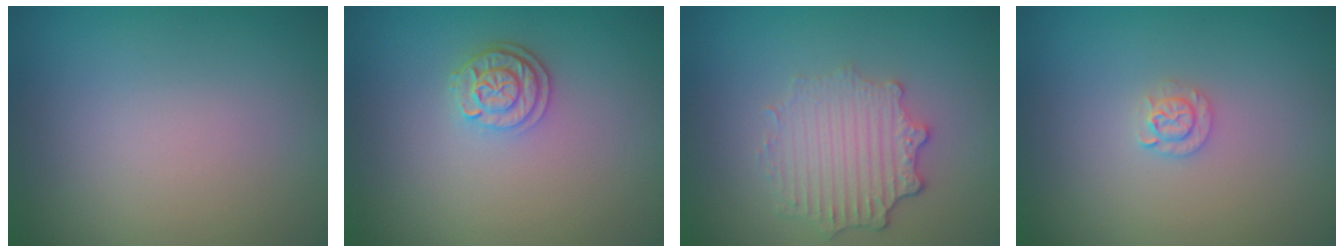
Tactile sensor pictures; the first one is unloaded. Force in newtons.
{"total": 2.6, "press": 2.2, "slide": 1.4}
{"total": 3.6, "press": 2.8, "slide": 2.2}
{"total": 1.3, "press": 1.3, "slide": 0.2}